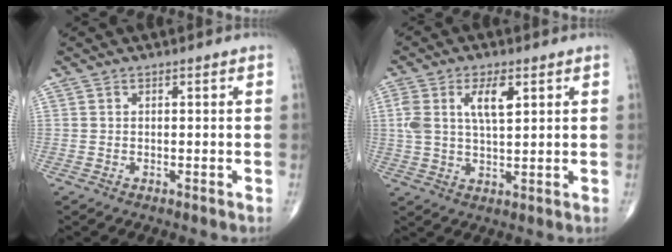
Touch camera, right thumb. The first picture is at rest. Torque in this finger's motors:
{"motor_torque": [0.08, 0.30, 0.95, 0.37, 0.21]}